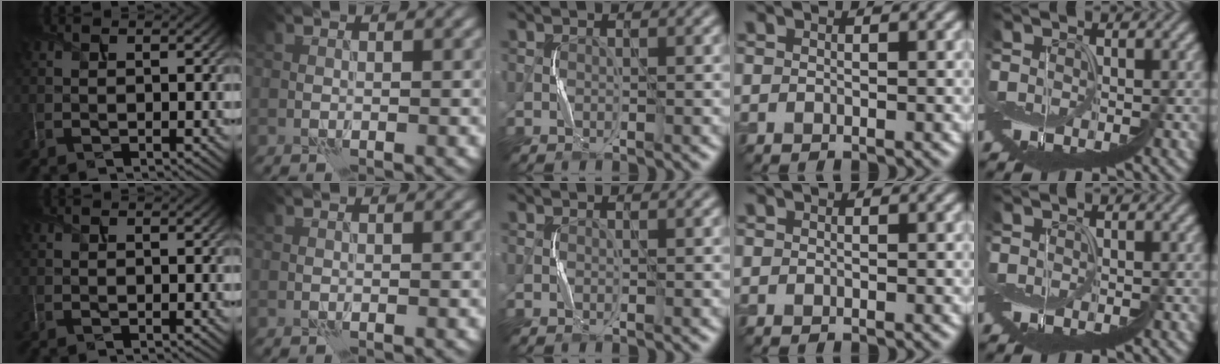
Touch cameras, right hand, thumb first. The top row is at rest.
{}